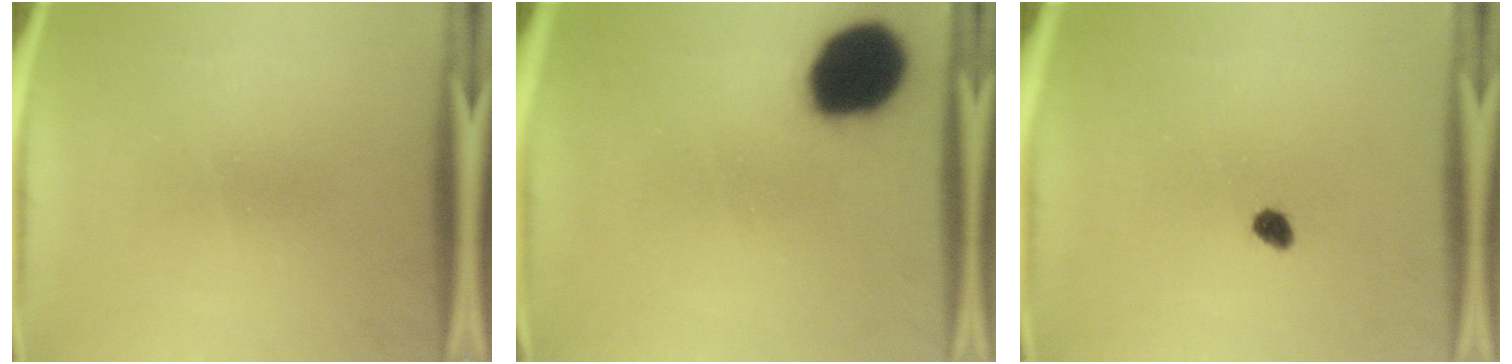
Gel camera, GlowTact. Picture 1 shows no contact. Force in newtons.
{"total": 18.7}
{"total": 2.0}